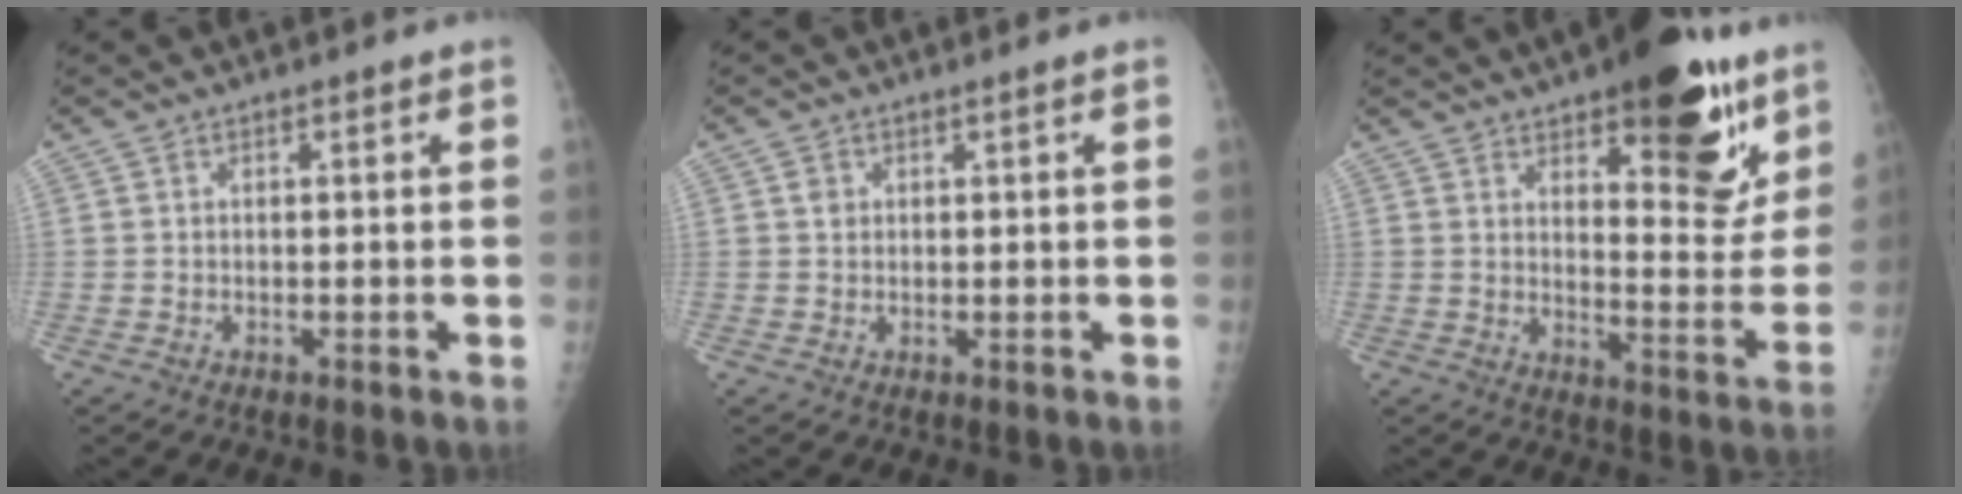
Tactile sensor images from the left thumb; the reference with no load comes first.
{"total": 1.0, "force": [0.4, 0.7, 0.6], "torque": [-0.006, -0.002, 0.009]}
{"total": 18.5, "force": [10.6, 7.1, 13.4], "torque": [-0.126, -0.064, 0.150]}